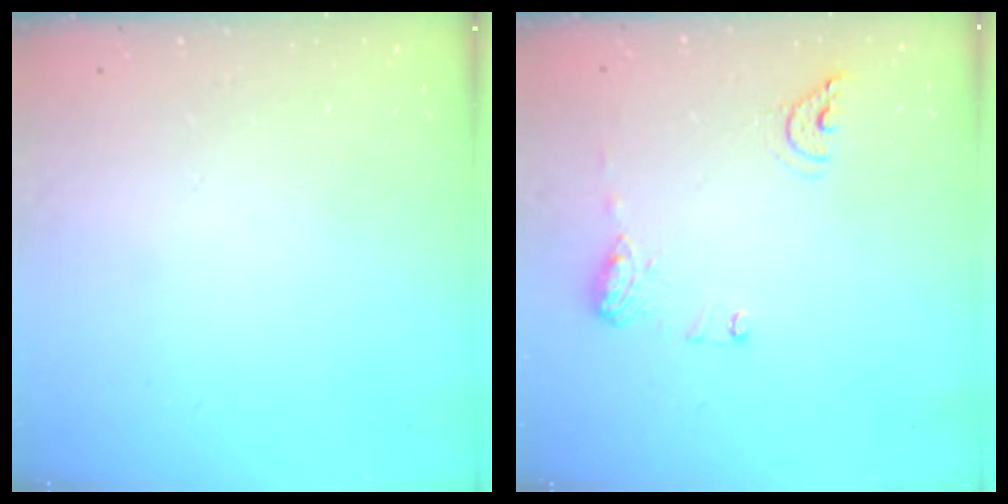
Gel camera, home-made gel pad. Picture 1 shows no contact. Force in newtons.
{"total": 9.1, "press": 9.1, "slide": 1.1}